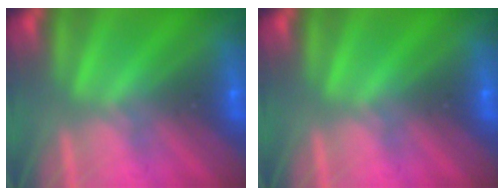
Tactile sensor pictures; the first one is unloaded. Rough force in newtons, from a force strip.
{"total": 0.0}